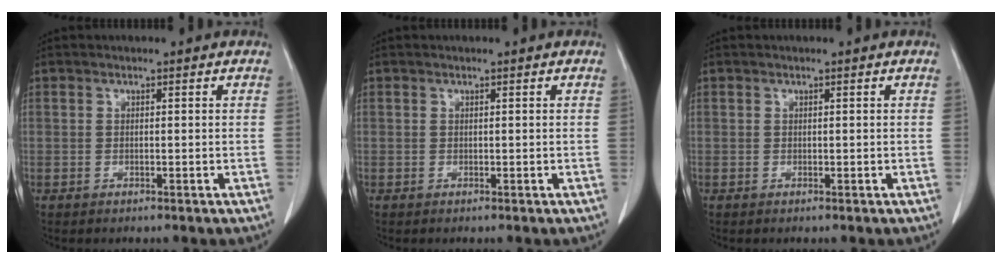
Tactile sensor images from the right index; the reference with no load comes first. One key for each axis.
{"total": 0.0}
{"total": 0.0}